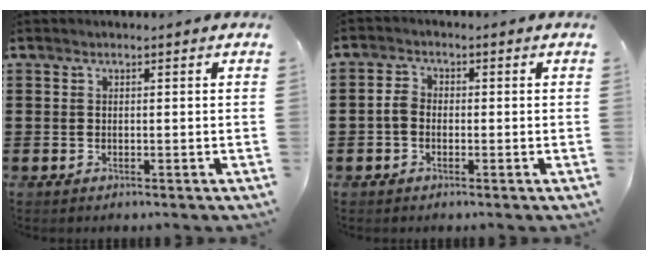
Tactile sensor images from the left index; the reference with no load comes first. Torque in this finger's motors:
{"motor_torque": [0.12, 0.12, 0.08, 0.05]}